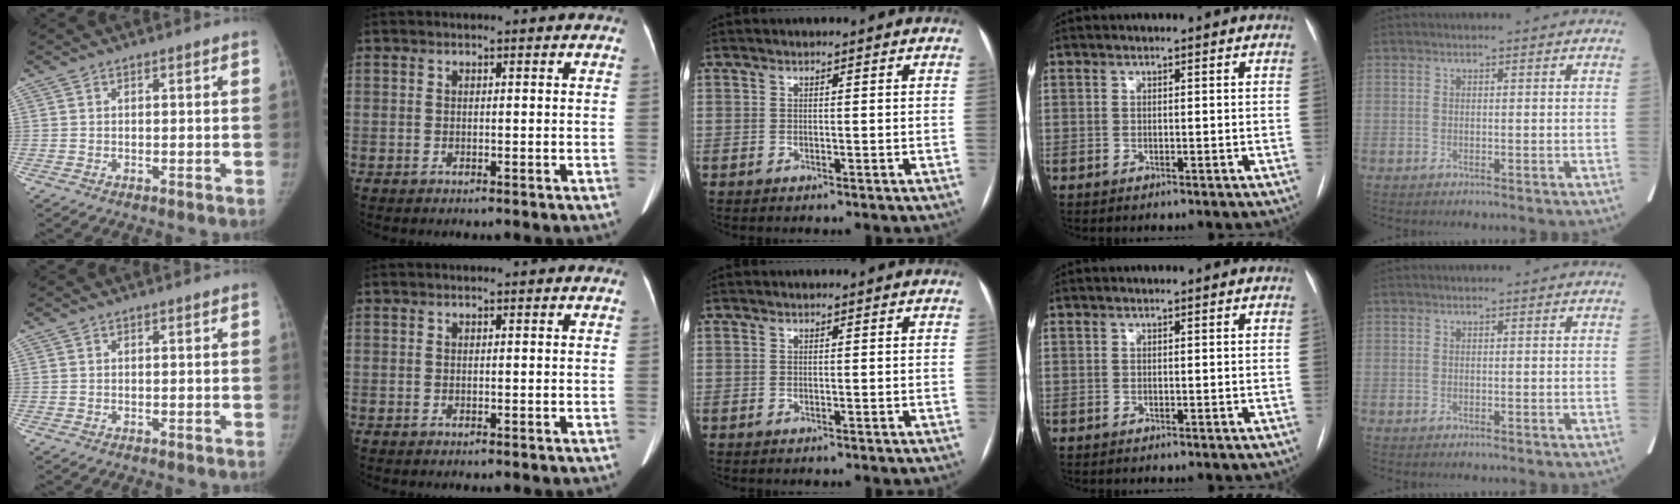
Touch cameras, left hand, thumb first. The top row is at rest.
{}